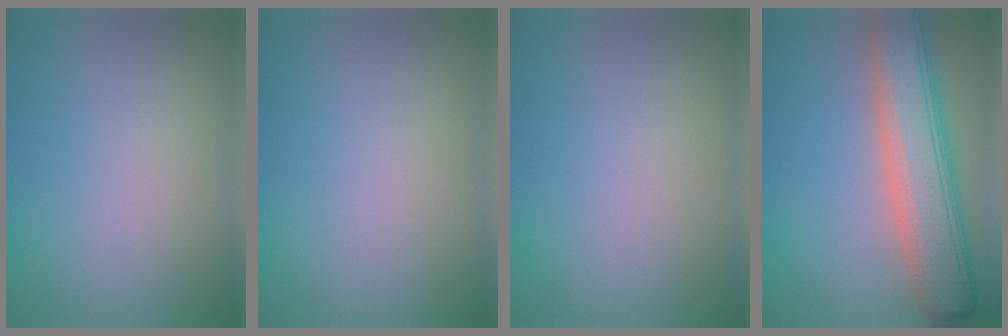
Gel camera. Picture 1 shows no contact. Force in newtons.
{"total": 0.0}
{"total": 0.0}
{"total": 8.5, "press": 8.5, "slide": 0.5}